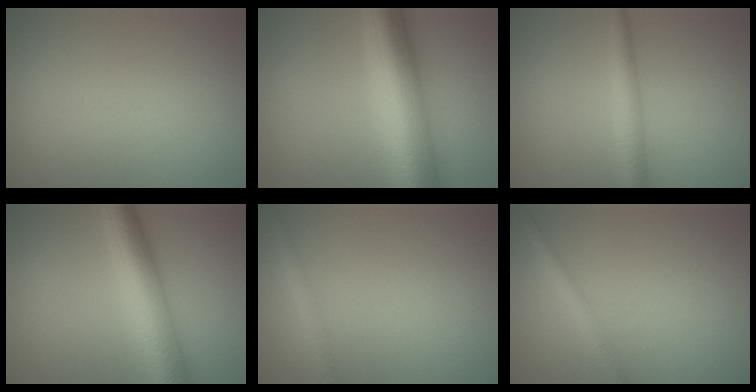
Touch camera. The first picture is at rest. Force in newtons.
{"total": 10.4, "press": 10.4, "slide": 0.1}
{"total": 2.5, "press": 2.5, "slide": 0.1}
{"total": 7.1, "press": 7.1, "slide": 0.1}
{"total": 1.8, "press": 1.8, "slide": 0.1}
{"total": 1.9, "press": 1.9, "slide": 0.0}